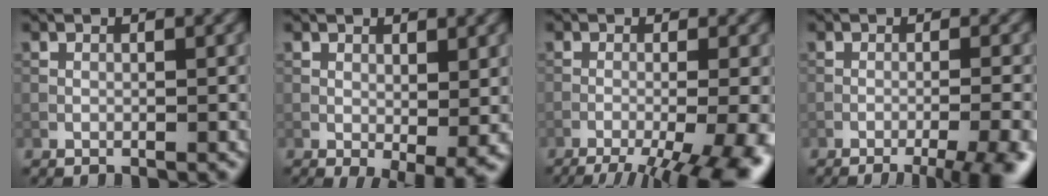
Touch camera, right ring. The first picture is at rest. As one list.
[{"total": 4.2, "force": [-1.4, 1.7, 3.6], "torque": [-0.050, -0.011, -0.012]}, {"total": 13.3, "force": [-9.3, 4.8, 8.2], "torque": [-0.101, -0.032, -0.095]}, {"total": 9.7, "force": [-7.8, 2.5, 5.2], "torque": [-0.059, -0.009, -0.090]}]